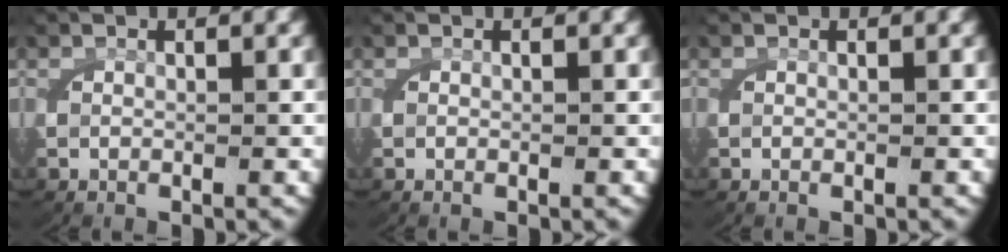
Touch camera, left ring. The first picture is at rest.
{"total": 0.0}
{"total": 0.0}